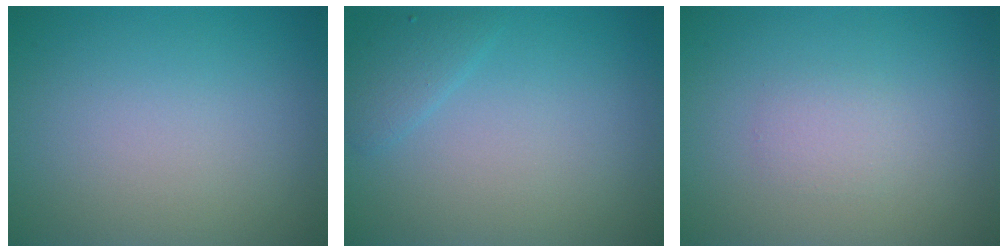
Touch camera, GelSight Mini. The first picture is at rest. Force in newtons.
{"total": 1.4, "press": 1.4, "slide": 0.1}
{"total": 1.2, "press": 1.2, "slide": 0.0}